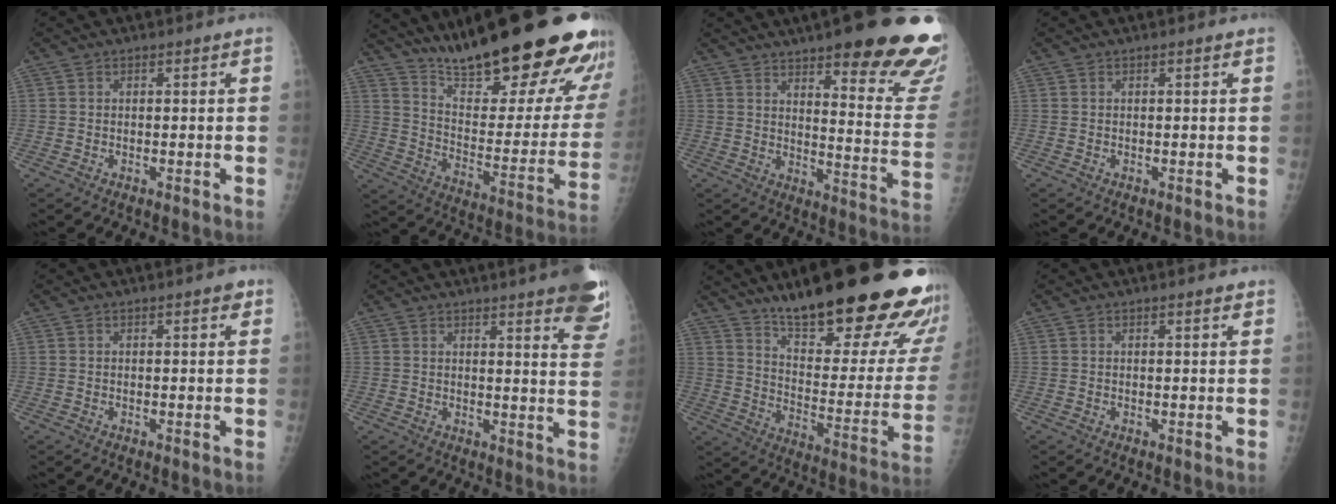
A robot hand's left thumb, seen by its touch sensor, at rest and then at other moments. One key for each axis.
{"total": 31.4, "fx": 23.6, "fy": 6.8, "fz": 19.6, "tx": -0.261, "ty": -0.118, "tz": 0.344}
{"total": 26.3, "fx": 18.1, "fy": 5.7, "fz": 18.2, "tx": -0.191, "ty": -0.088, "tz": 0.230}
{"total": 0.0}
{"total": 1.6, "fx": 0.9, "fy": 0.5, "fz": 1.2, "tx": -0.013, "ty": -0.001, "tz": 0.010}
{"total": 14.8, "fx": 9.9, "fy": 2.6, "fz": 10.6, "tx": -0.106, "ty": -0.044, "tz": 0.104}
{"total": 31.8, "fx": 22.4, "fy": 7.5, "fz": 21.3, "tx": -0.240, "ty": -0.104, "tz": 0.321}
{"total": 1.3, "fx": 1.0, "fy": 0.2, "fz": 0.8, "tx": -0.008, "ty": -0.002, "tz": 0.013}